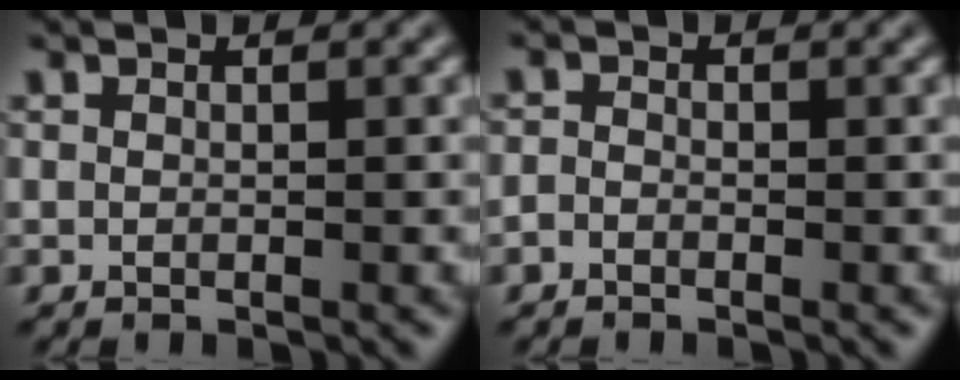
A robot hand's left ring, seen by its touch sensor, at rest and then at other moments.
{"total": 1.0, "force": [-0.7, 0.7, 0.2], "torque": [0.003, -0.001, -0.020]}